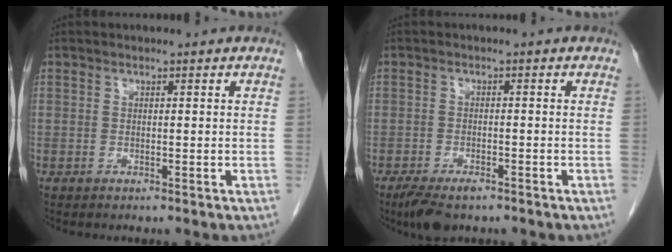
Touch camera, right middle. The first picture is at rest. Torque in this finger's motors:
{"motor_torque": [0.61, -0.38, 0.00, 0.01]}